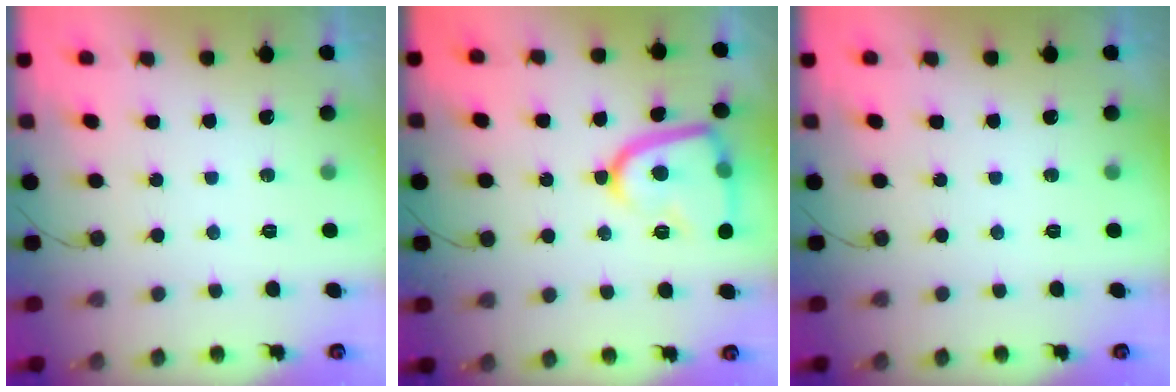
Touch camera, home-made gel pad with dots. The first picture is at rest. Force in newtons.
{"total": 14.2, "press": 14.2, "slide": 0.7}
{"total": 0.0}